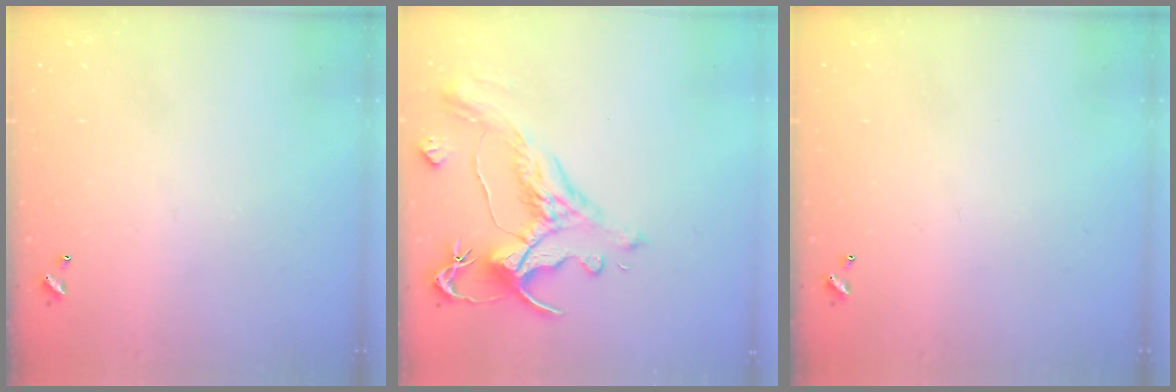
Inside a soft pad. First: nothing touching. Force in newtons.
{"total": 1.7, "press": 0.9, "slide": 1.5}
{"total": 0.0}